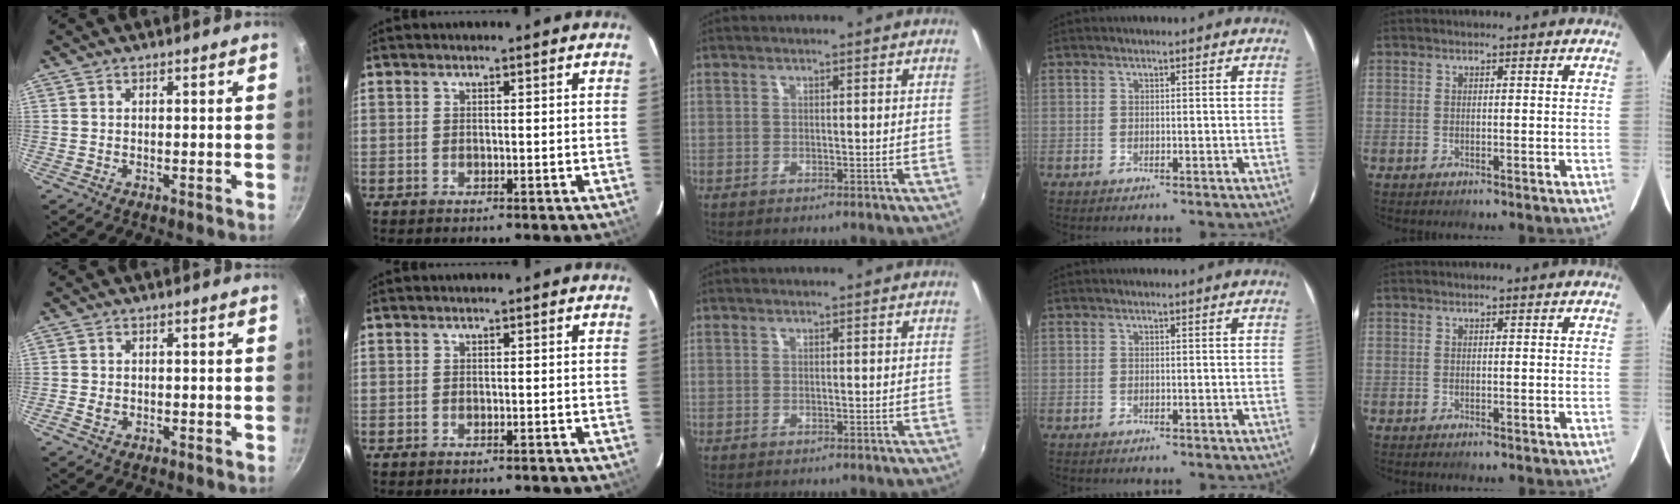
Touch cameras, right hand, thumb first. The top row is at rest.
{"thumb": {"total": 1.6, "force": [-0.6, 1.1, 0.9], "torque": [-0.021, 0.005, -0.014]}, "index": {"total": 0.5, "force": [-0.5, 0.1, 0.0], "torque": [0.000, 0.005, -0.006]}}